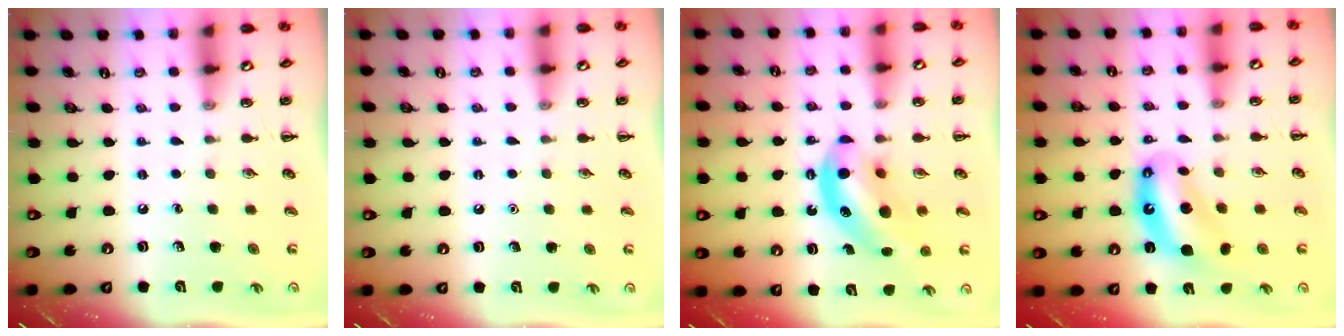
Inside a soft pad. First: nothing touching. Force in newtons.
{"total": 1.6, "press": 1.6, "slide": 0.1}
{"total": 11.3, "press": 11.0, "slide": 2.8}
{"total": 9.4, "press": 9.0, "slide": 2.6}